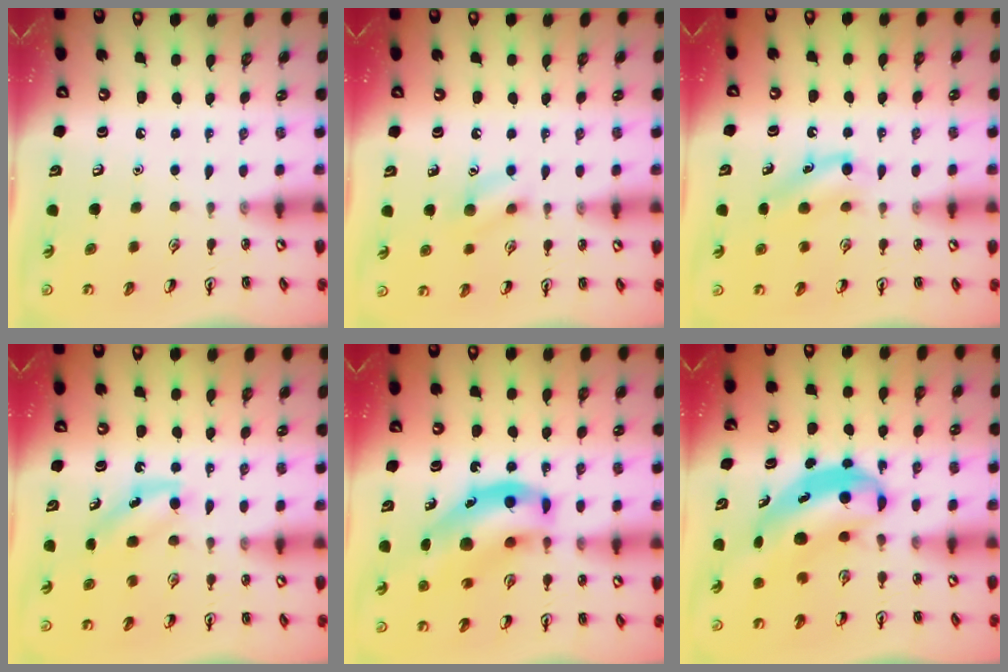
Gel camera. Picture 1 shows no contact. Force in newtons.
{"total": 7.7, "press": 7.6, "slide": 1.0}
{"total": 8.2, "press": 8.0, "slide": 1.8}
{"total": 4.4, "press": 4.1, "slide": 1.4}
{"total": 13.6, "press": 13.1, "slide": 3.7}
{"total": 6.2, "press": 6.0, "slide": 1.7}